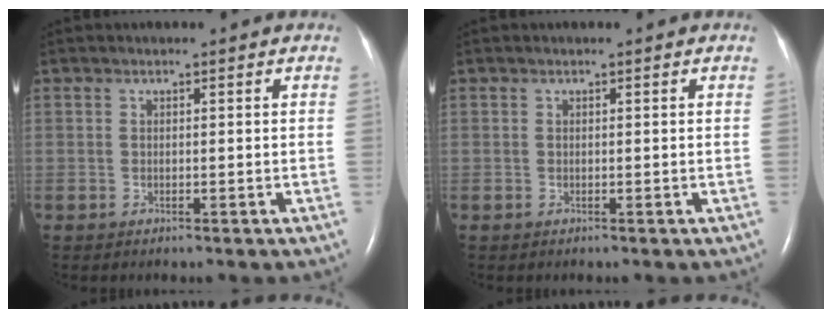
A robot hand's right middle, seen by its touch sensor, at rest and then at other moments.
{"total": 0.0}